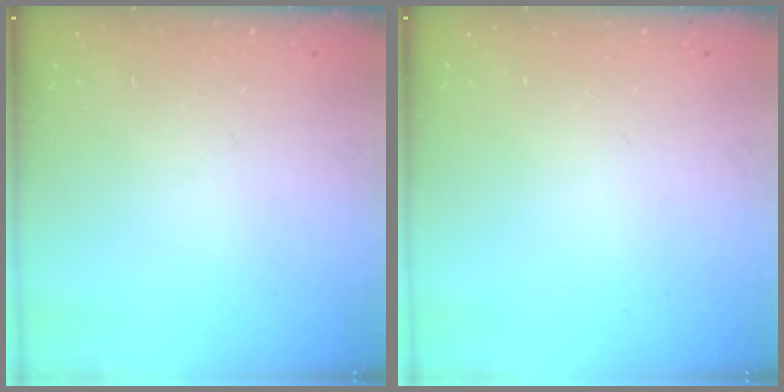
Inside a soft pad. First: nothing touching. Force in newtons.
{"total": 0.0}